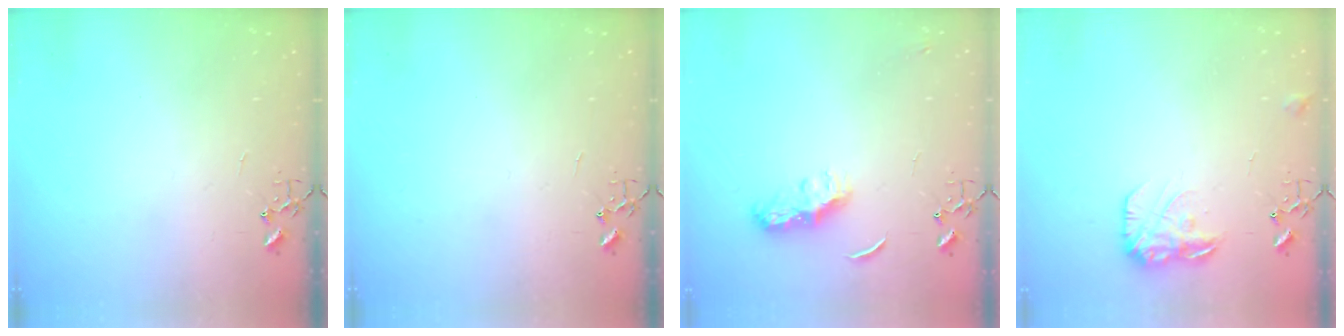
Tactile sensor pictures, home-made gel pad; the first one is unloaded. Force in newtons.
{"total": 0.0}
{"total": 8.1, "press": 8.1, "slide": 0.6}
{"total": 11.7, "press": 11.7, "slide": 0.4}